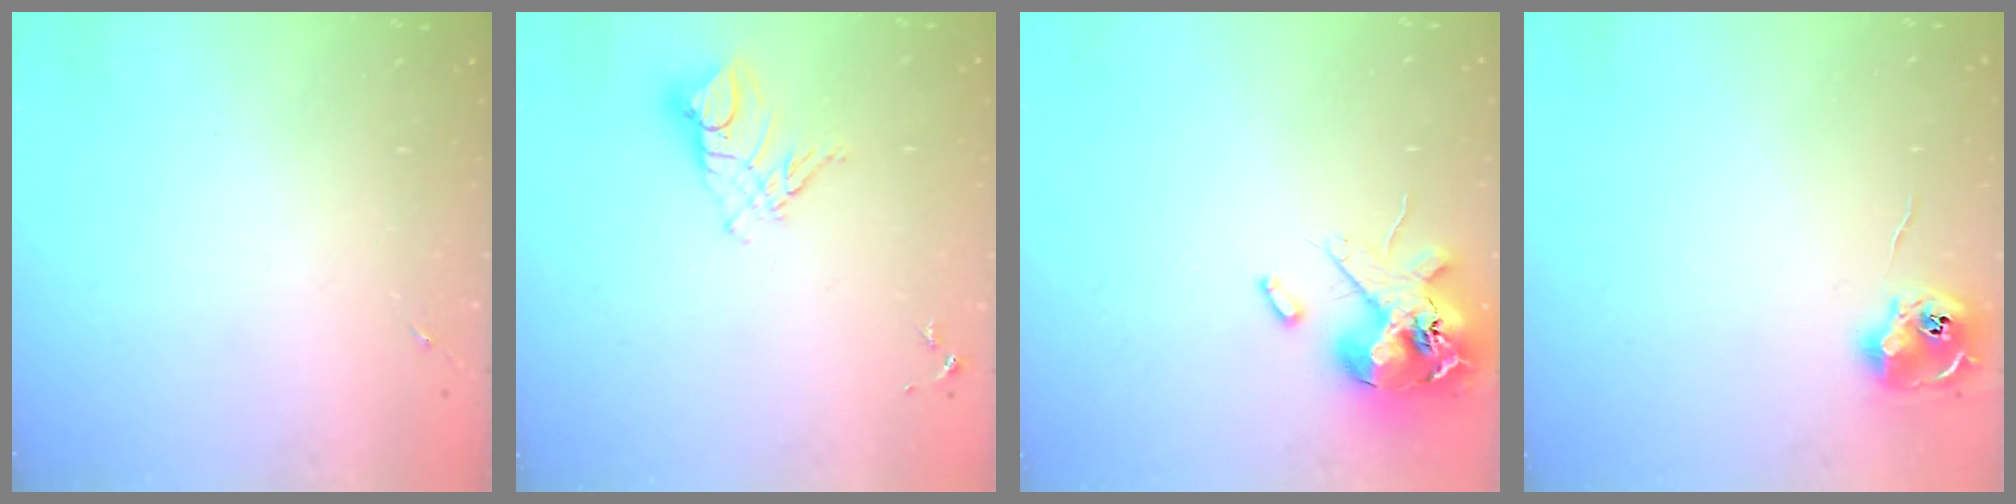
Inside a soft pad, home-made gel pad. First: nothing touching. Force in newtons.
{"total": 9.9, "press": 9.8, "slide": 1.1}
{"total": 13.4, "press": 13.2, "slide": 2.3}
{"total": 8.8, "press": 8.8, "slide": 0.1}